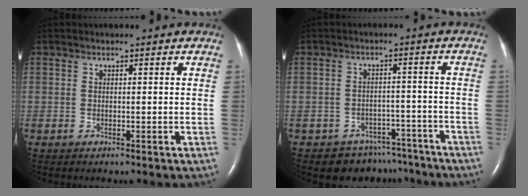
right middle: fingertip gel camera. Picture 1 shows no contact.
{"total": 7.8, "force": [-6.5, 4.3, -0.1], "torque": [0.011, 0.028, -0.075]}